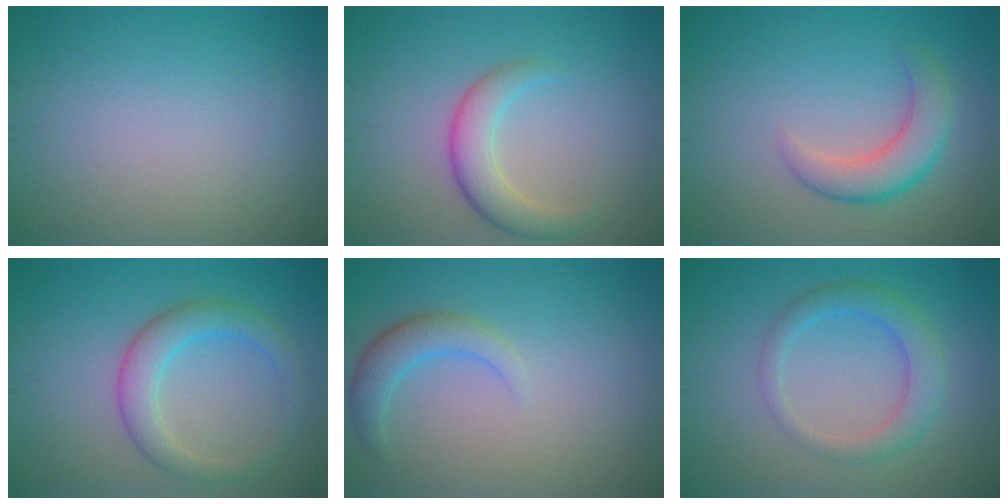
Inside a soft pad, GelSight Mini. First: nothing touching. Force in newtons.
{"total": 3.5, "press": 3.5, "slide": 0.0}
{"total": 3.9, "press": 3.9, "slide": 0.2}
{"total": 3.8, "press": 3.8, "slide": 0.1}
{"total": 2.8, "press": 2.8, "slide": 0.3}
{"total": 3.4, "press": 3.4, "slide": 0.1}